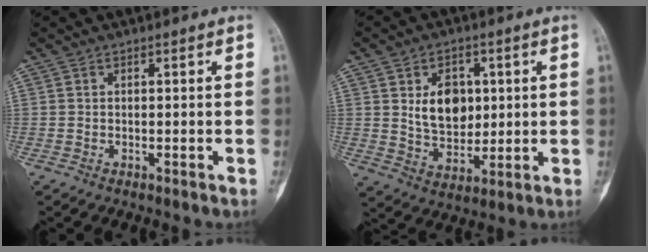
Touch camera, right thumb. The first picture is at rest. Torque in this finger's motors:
{"motor_torque": [-0.56, 0.89, 0.53, 0.51, 0.00]}